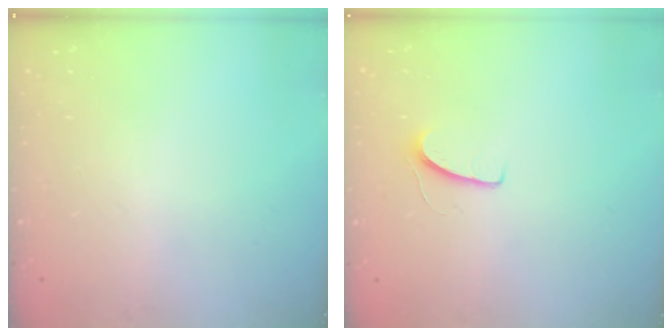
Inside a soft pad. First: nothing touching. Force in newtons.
{"total": 5.1, "press": 5.0, "slide": 0.5}